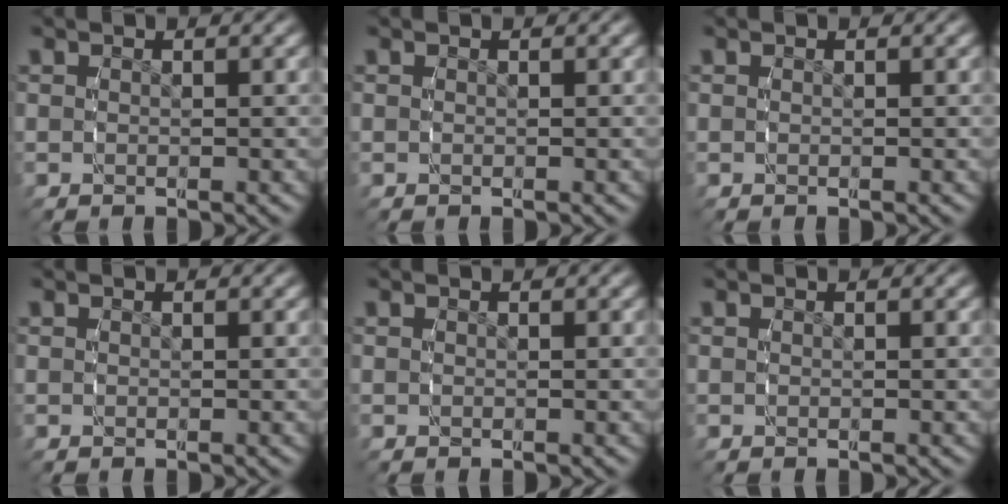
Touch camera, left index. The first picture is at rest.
{"total": 0.0}
{"total": 0.0}
{"total": 0.0}
{"total": 0.0}
{"total": 0.0}